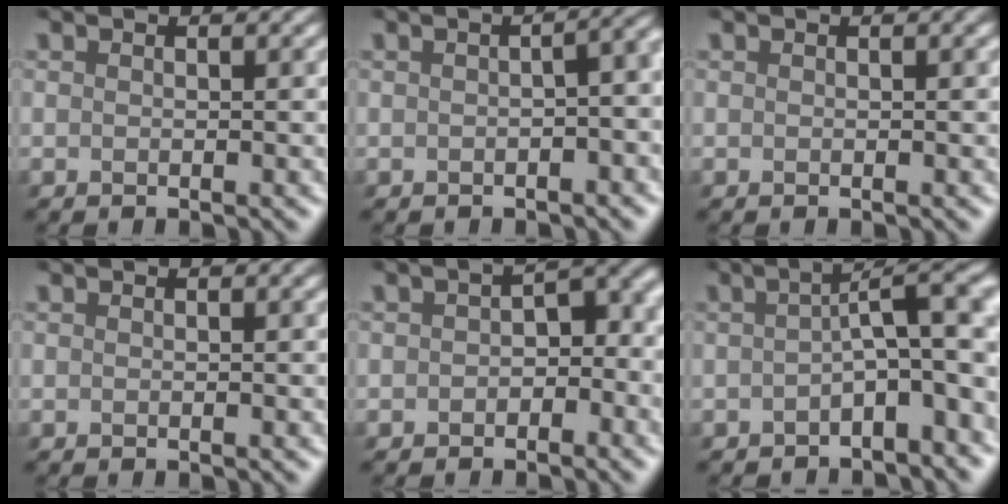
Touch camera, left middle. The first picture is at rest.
{"total": 4.5, "force": [-1.5, 2.0, 3.7], "torque": [-0.019, 0.003, -0.020]}
{"total": 0.0}
{"total": 0.0}
{"total": 3.2, "force": [-1.4, 2.0, 2.1], "torque": [-0.014, 0.011, -0.032]}
{"total": 5.8, "force": [-1.8, 1.5, 5.3], "torque": [-0.065, 0.021, -0.040]}